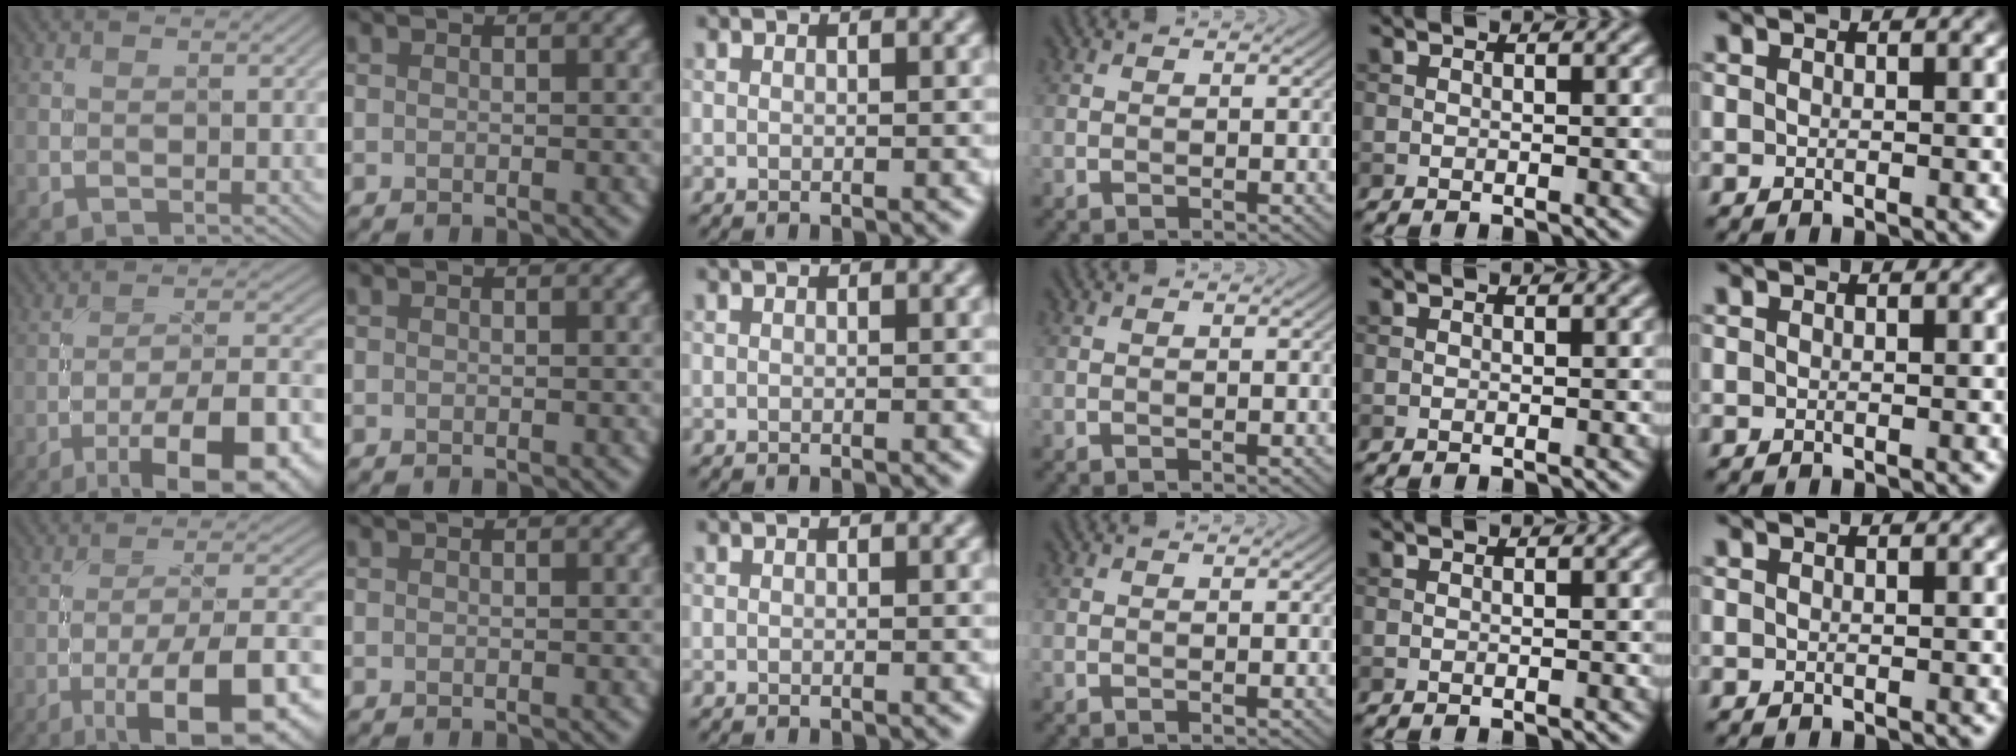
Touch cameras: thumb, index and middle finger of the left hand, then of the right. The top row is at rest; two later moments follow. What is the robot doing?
{"motion": "screw", "object": "medicine bottle"}